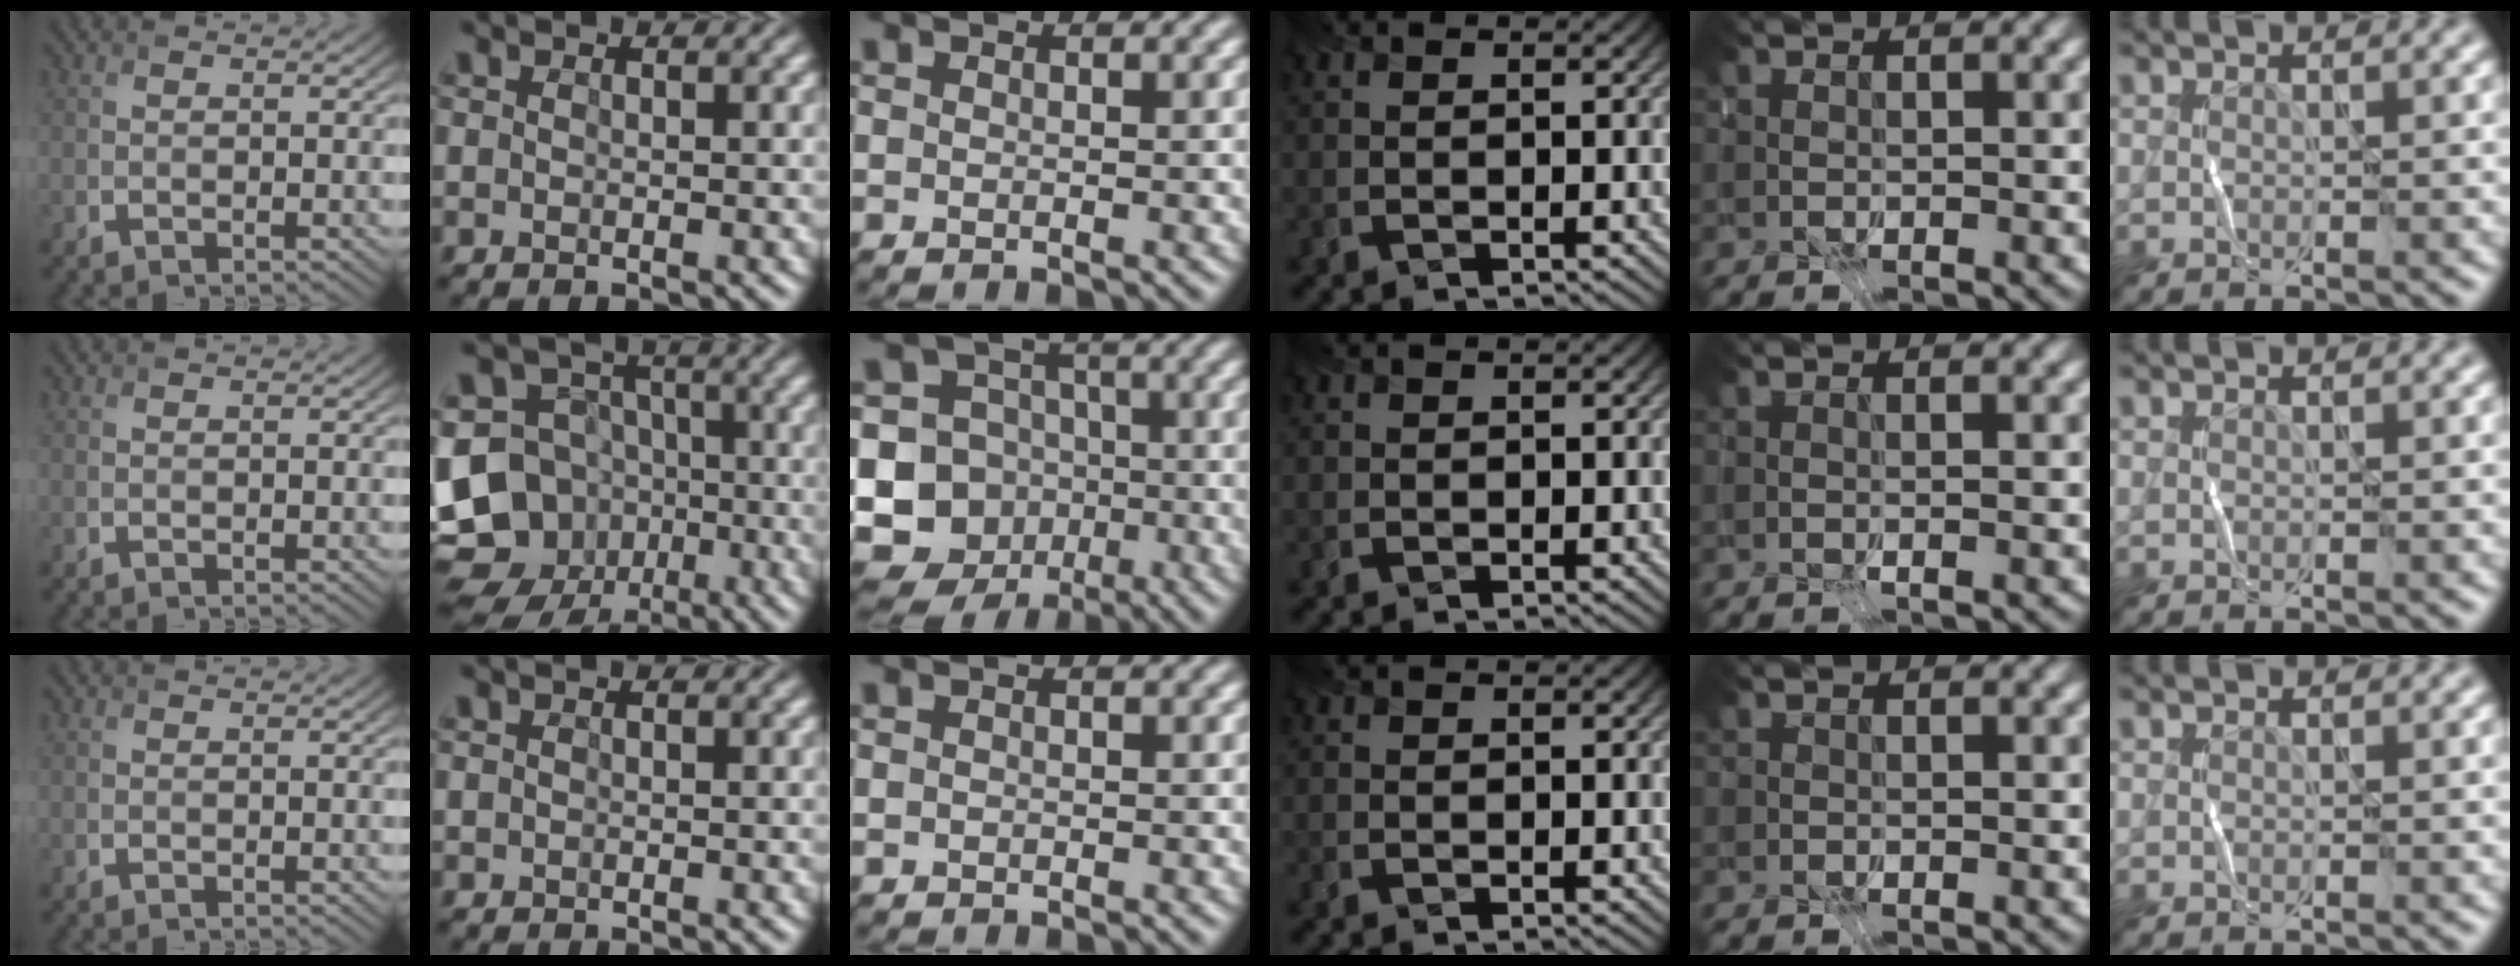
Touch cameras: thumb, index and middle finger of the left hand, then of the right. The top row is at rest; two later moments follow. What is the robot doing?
{"motion": "fold", "object": "receipt paper"}